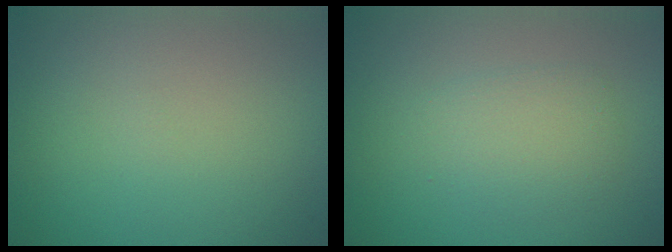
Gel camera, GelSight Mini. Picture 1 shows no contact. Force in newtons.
{"total": 2.4, "press": 2.4, "slide": 0.1}